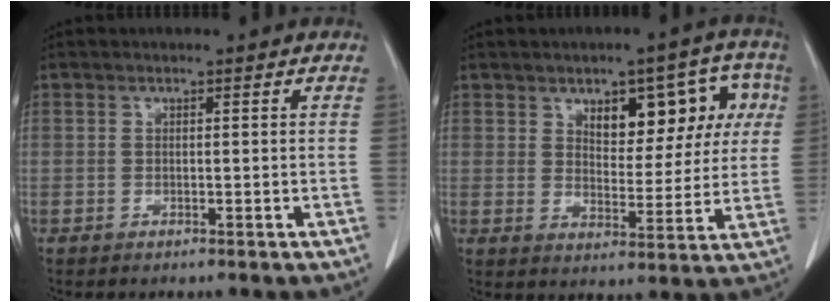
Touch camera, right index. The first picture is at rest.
{"total": 11.0, "force": [4.3, 5.6, 8.4], "torque": [-0.096, 0.031, 0.063]}